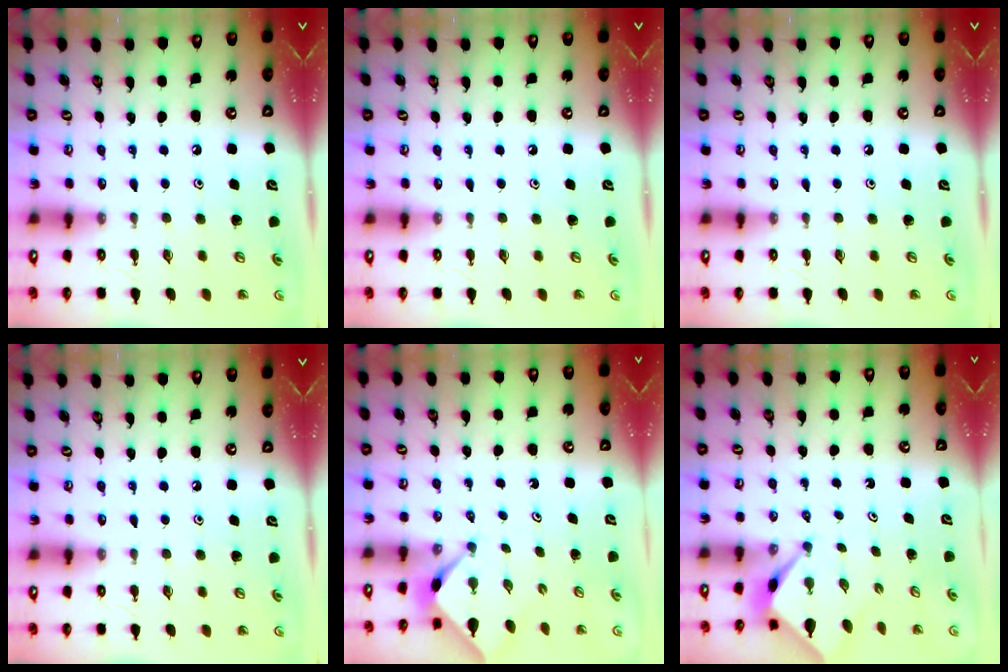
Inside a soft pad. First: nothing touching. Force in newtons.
{"total": 0.0}
{"total": 0.0}
{"total": 0.0}
{"total": 2.3, "press": 2.2, "slide": 0.3}
{"total": 2.5, "press": 2.4, "slide": 0.3}